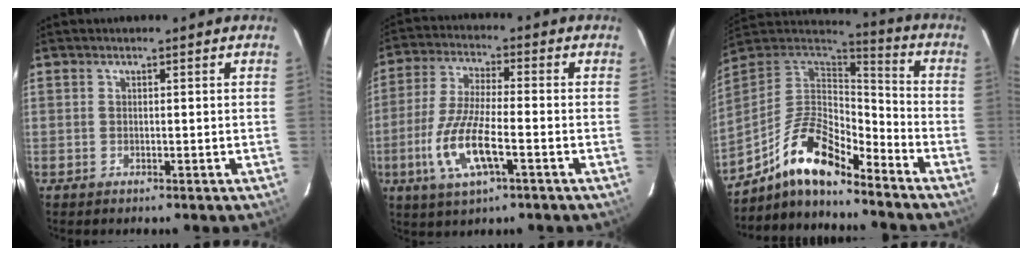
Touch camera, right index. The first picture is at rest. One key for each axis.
{"total": 11.9, "fx": -4.3, "fy": 3.2, "fz": 10.7, "tx": -0.226, "ty": -0.012, "tz": -0.083}
{"total": 15.0, "fx": -10.8, "fy": 4.4, "fz": 9.4, "tx": -0.194, "ty": 0.002, "tz": -0.211}